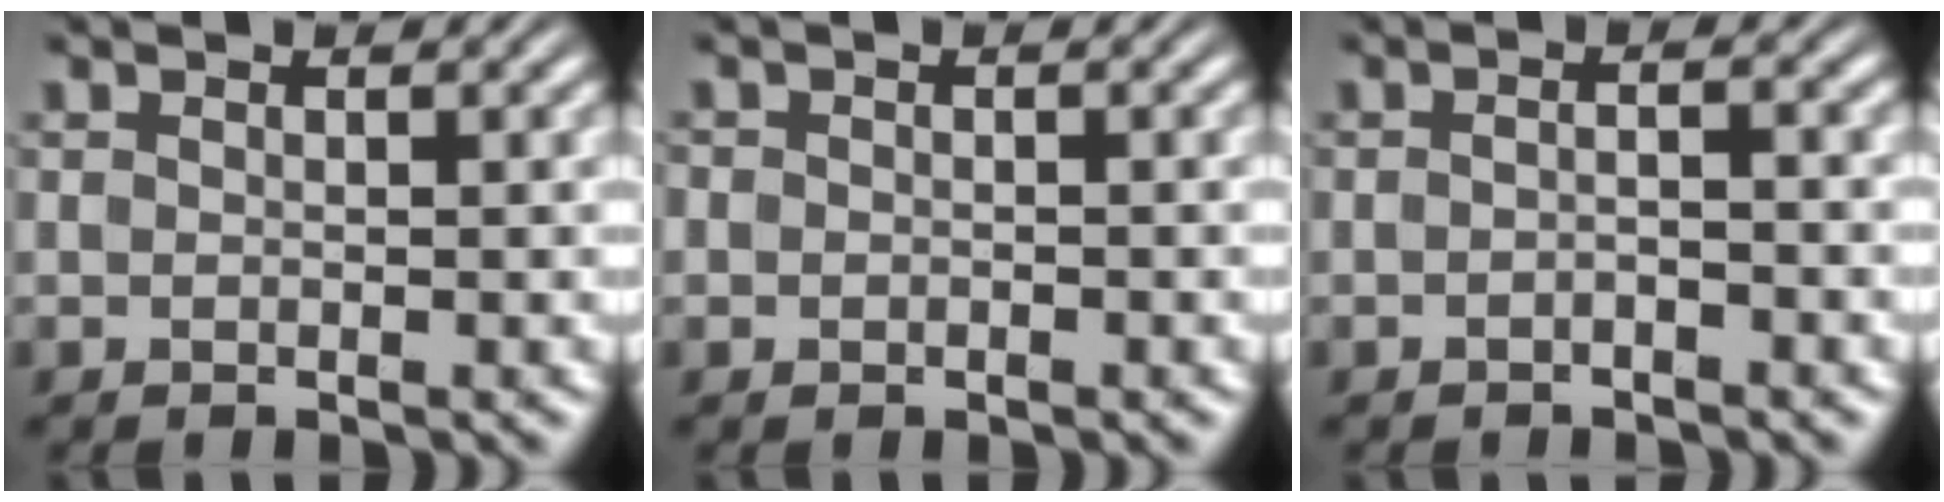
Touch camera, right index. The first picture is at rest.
{"total": 1.1, "force": [-0.3, 1.0, 0.3], "torque": [-0.016, -0.005, -0.006]}
{"total": 1.3, "force": [-0.9, 0.2, 1.0], "torque": [-0.013, 0.003, -0.020]}